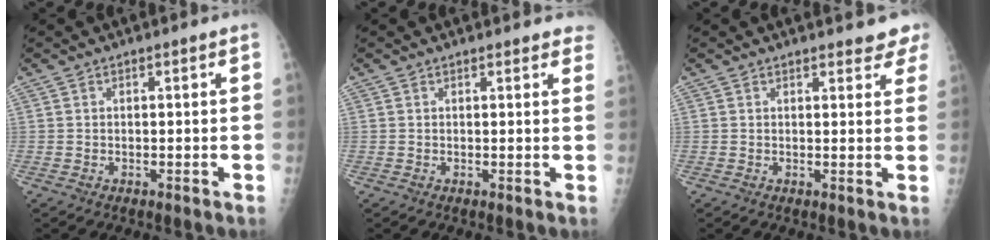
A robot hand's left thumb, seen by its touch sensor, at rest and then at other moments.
{"total": 3.1, "force": [2.8, 1.1, 0.7], "torque": [0.018, -0.009, 0.014]}
{"total": 4.3, "force": [3.8, 1.5, 1.1], "torque": [0.017, -0.017, 0.029]}